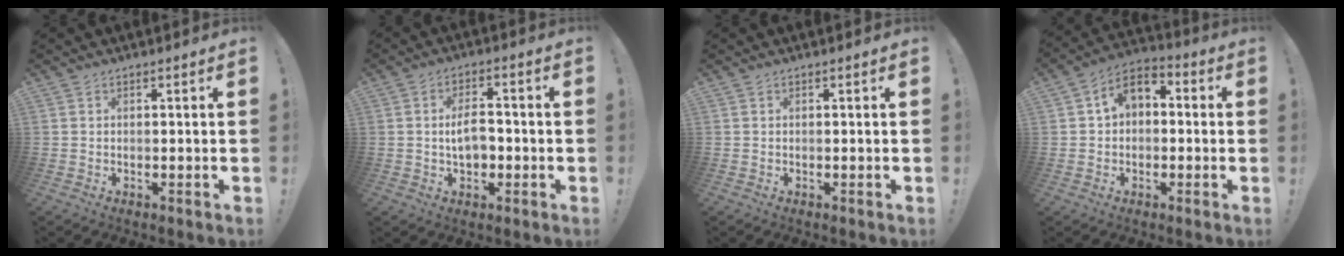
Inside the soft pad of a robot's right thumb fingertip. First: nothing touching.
{"total": 6.6, "force": [-0.8, 4.0, 5.2], "torque": [-0.083, 0.008, -0.015]}
{"total": 0.0}
{"total": 6.7, "force": [-0.2, 5.3, 4.2], "torque": [-0.081, 0.019, -0.001]}